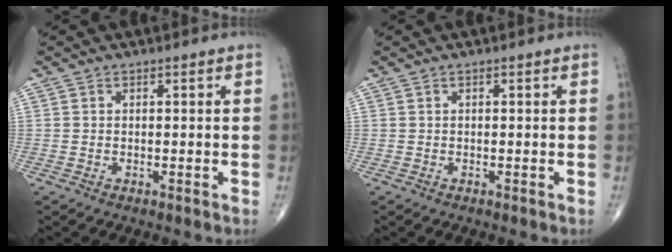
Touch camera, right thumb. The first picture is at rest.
{"total": 0.0}